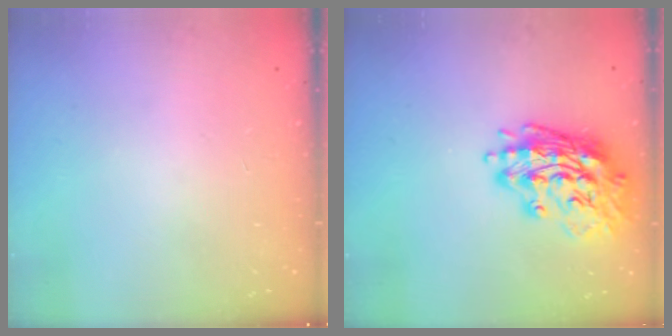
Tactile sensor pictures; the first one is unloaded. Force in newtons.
{"total": 17.1, "press": 16.9, "slide": 2.4}